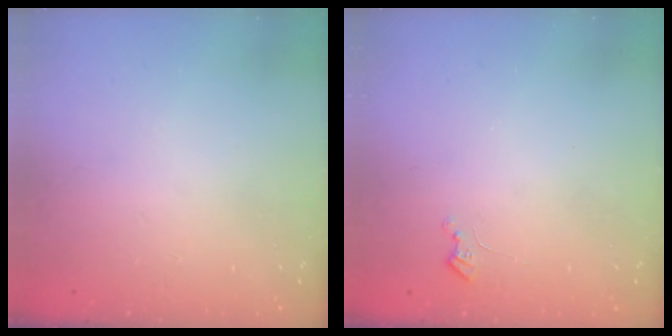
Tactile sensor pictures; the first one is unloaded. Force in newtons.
{"total": 2.7, "press": 2.7, "slide": 0.3}